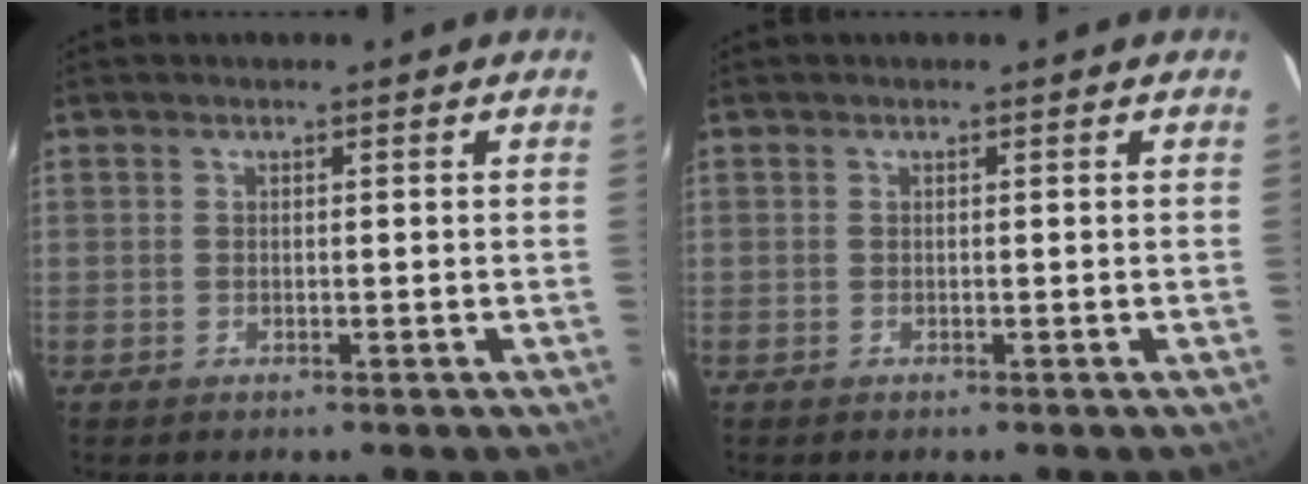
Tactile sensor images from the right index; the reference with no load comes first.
{"total": 0.0}